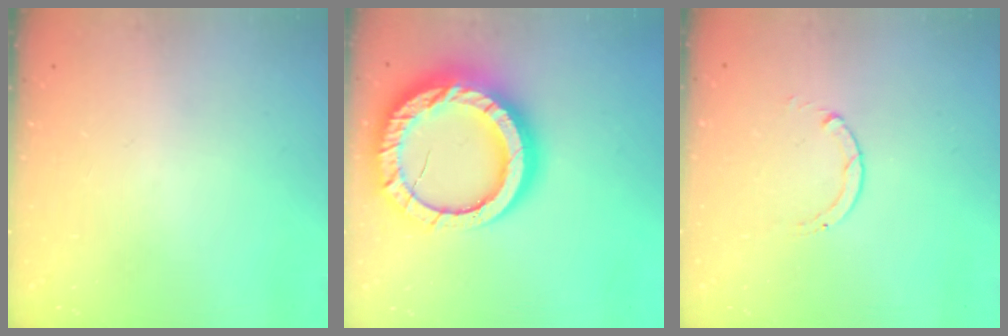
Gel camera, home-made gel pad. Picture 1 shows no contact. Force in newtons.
{"total": 25.1, "press": 25.0, "slide": 2.5}
{"total": 0.8, "press": 0.7, "slide": 0.1}